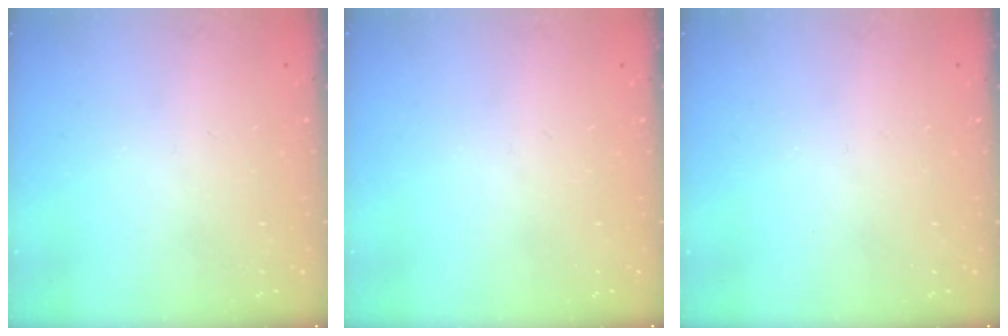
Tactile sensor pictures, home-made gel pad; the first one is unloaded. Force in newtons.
{"total": 0.0}
{"total": 0.0}